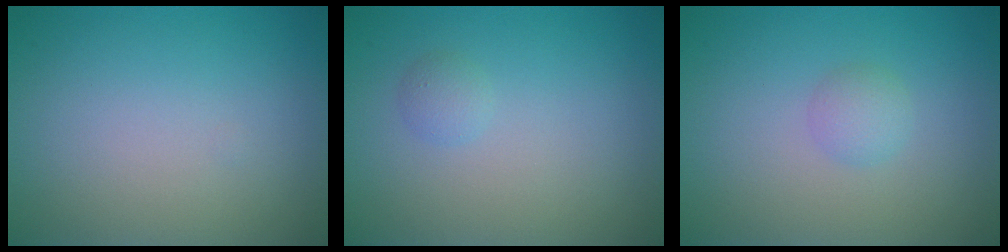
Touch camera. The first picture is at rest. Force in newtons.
{"total": 0.9, "press": 0.9, "slide": 0.1}
{"total": 1.3, "press": 1.3, "slide": 0.1}